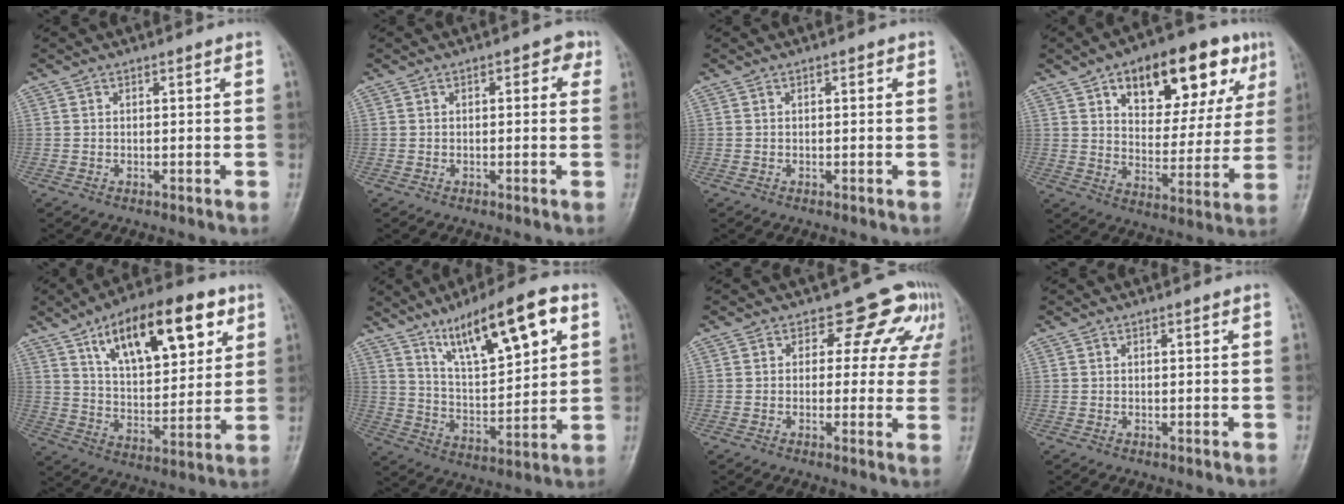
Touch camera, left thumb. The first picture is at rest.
{"total": 2.9, "force": [0.9, 1.6, 2.2], "torque": [-0.006, 0.005, -0.001]}
{"total": 0.6, "force": [0.2, 0.3, 0.5], "torque": [-0.006, 0.002, -0.001]}
{"total": 21.7, "force": [10.5, 10.5, 15.9], "torque": [-0.178, -0.014, 0.156]}
{"total": 20.9, "force": [10.1, 9.2, 15.8], "torque": [-0.206, -0.027, 0.169]}
{"total": 17.7, "force": [9.1, 5.4, 14.1], "torque": [-0.202, -0.030, 0.158]}
{"total": 8.8, "force": [4.4, 6.3, 4.3], "torque": [0.005, -0.009, 0.032]}
{"total": 0.0}